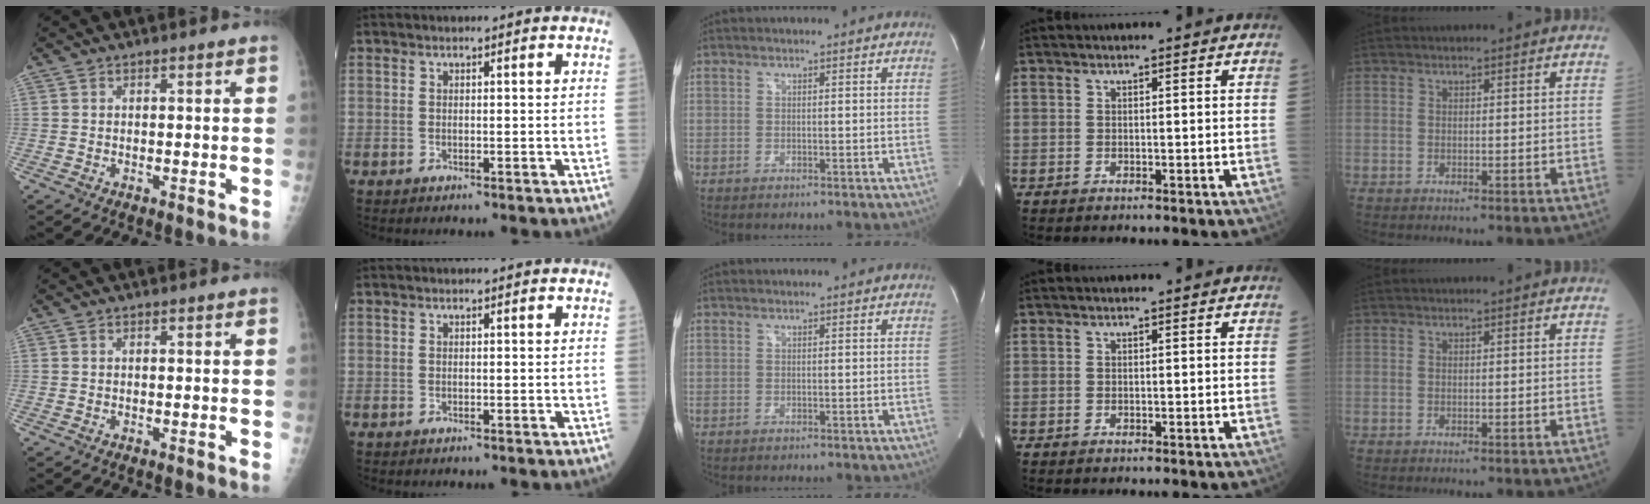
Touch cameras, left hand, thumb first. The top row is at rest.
{}